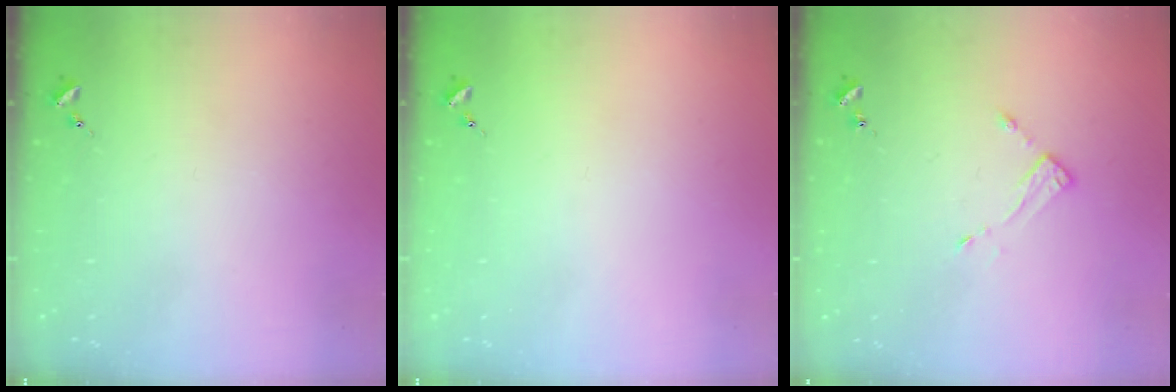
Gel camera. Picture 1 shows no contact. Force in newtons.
{"total": 0.0}
{"total": 3.5, "press": 3.5, "slide": 0.1}